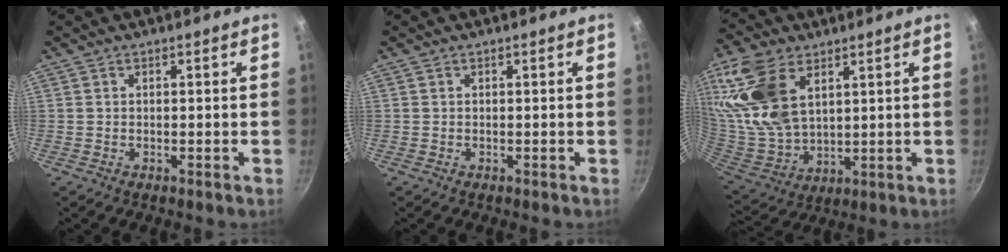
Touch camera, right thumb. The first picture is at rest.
{"total": 0.0}
{"total": 19.2, "force": [8.0, 11.5, 13.1], "torque": [-0.265, -0.030, 0.169]}